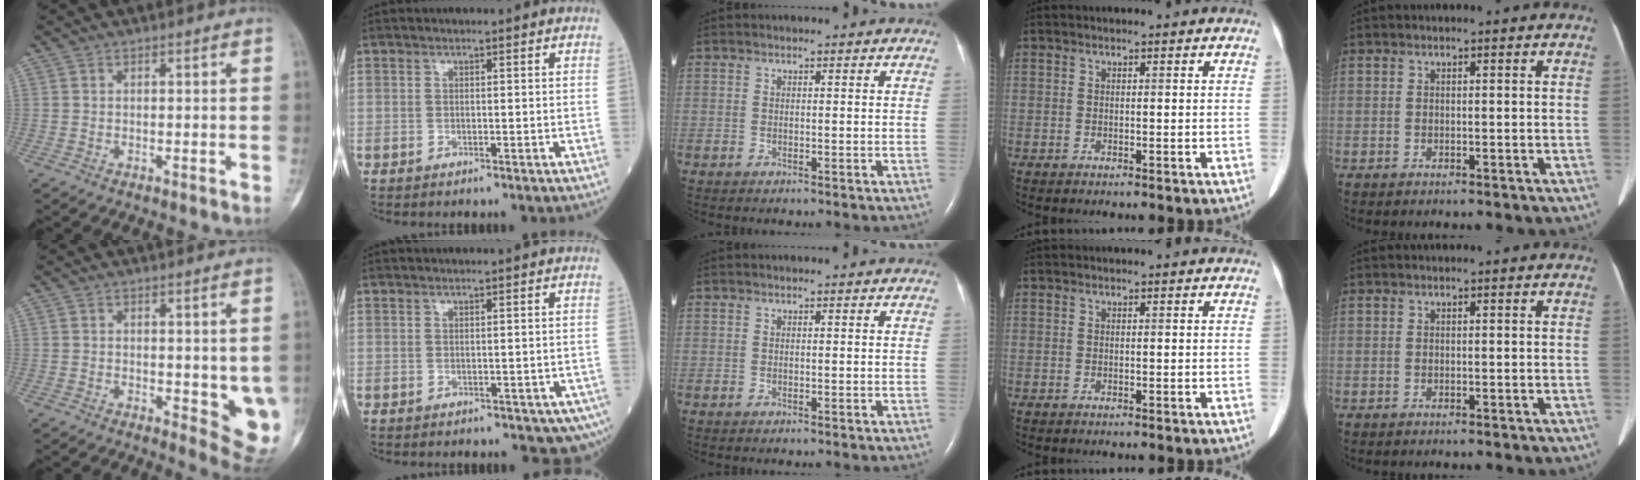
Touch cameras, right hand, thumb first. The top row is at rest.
{"thumb": {"total": 8.1, "force": [-0.5, 3.4, 7.3], "torque": [-0.060, -0.018, -0.001]}, "index": {"total": 5.5, "force": [-2.2, 2.9, 4.1], "torque": [-0.061, 0.005, -0.025]}}